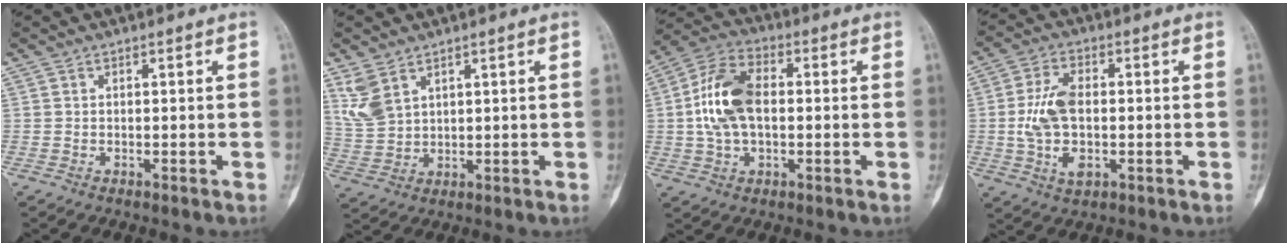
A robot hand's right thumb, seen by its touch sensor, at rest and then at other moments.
{"total": 5.5, "force": [3.3, 3.2, 3.1], "torque": [-0.062, -0.008, 0.082]}
{"total": 12.4, "force": [0.5, 7.4, 10.0], "torque": [-0.197, 0.025, 0.005]}
{"total": 10.2, "force": [-0.5, 5.6, 8.5], "torque": [-0.166, 0.006, -0.009]}